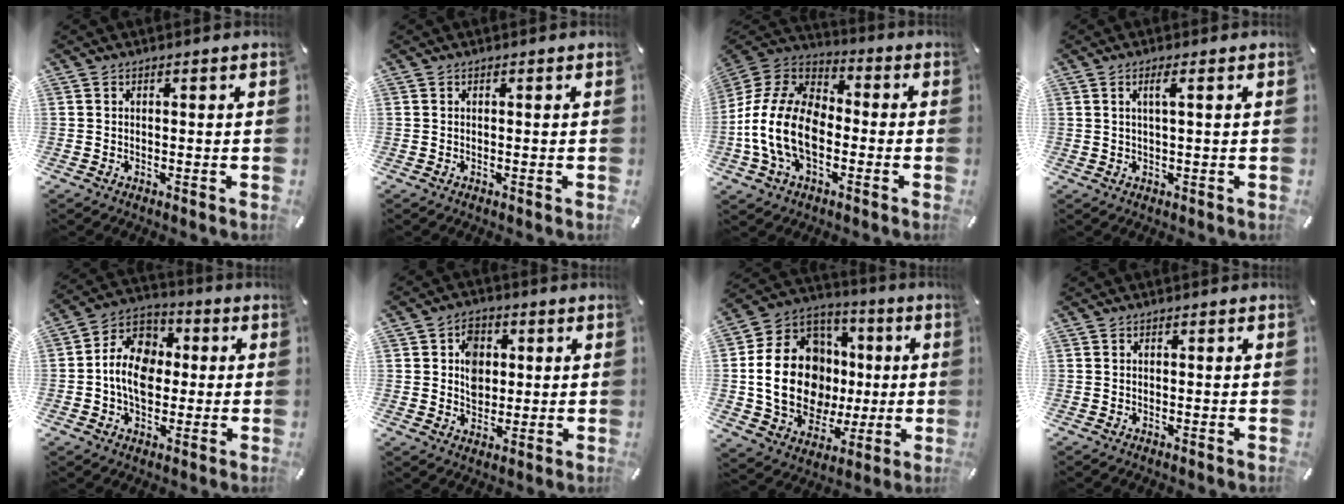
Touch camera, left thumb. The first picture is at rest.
{"total": 0.0}
{"total": 16.5, "force": [-5.3, 10.7, 11.3], "torque": [-0.250, 0.028, -0.099]}
{"total": 2.9, "force": [1.0, 0.3, 2.7], "torque": [-0.054, 0.000, 0.015]}
{"total": 11.4, "force": [-1.7, 9.0, 6.7], "torque": [-0.134, 0.020, -0.034]}
{"total": 6.8, "force": [1.1, 5.8, 3.4], "torque": [-0.044, 0.002, 0.017]}
{"total": 21.7, "force": [-0.3, 17.2, 13.3], "torque": [-0.272, 0.004, 0.006]}
{"total": 0.0}